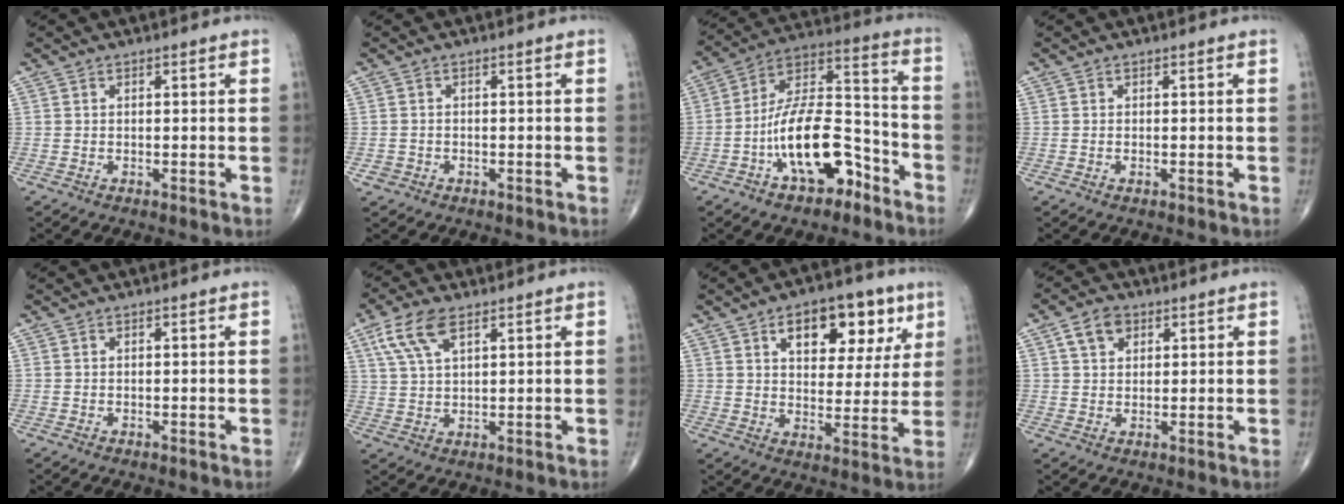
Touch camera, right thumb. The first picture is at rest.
{"total": 1.5, "force": [-0.6, 1.3, 0.3], "torque": [-0.002, 0.007, -0.011]}
{"total": 17.3, "force": [-7.6, 8.5, 13.0], "torque": [-0.210, 0.073, -0.131]}
{"total": 0.6, "force": [-0.2, 0.3, 0.5], "torque": [-0.011, 0.001, -0.003]}
{"total": 0.0}
{"total": 7.9, "force": [4.0, 3.5, 5.8], "torque": [-0.120, -0.002, 0.082]}
{"total": 15.1, "force": [6.9, 8.4, 10.5], "torque": [-0.101, -0.015, 0.102]}
{"total": 5.2, "force": [2.3, 3.7, 2.8], "torque": [-0.033, 0.000, 0.039]}